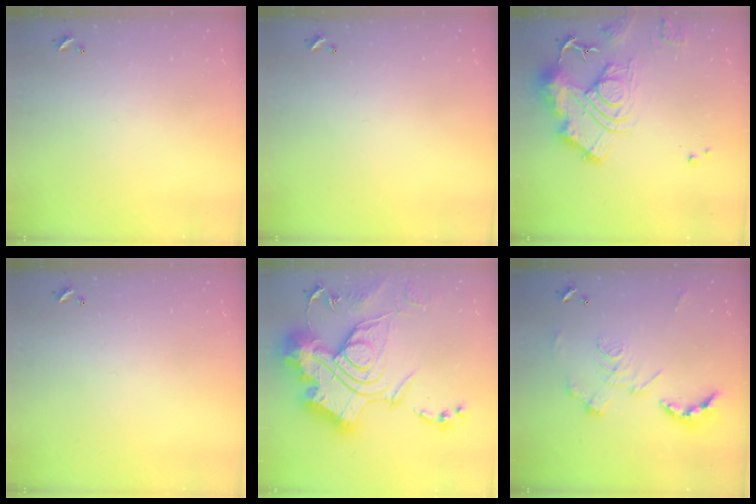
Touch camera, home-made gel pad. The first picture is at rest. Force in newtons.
{"total": 0.0}
{"total": 16.2, "press": 16.1, "slide": 1.7}
{"total": 0.0}
{"total": 1.1, "press": 1.1, "slide": 0.0}
{"total": 2.9, "press": 2.3, "slide": 1.7}